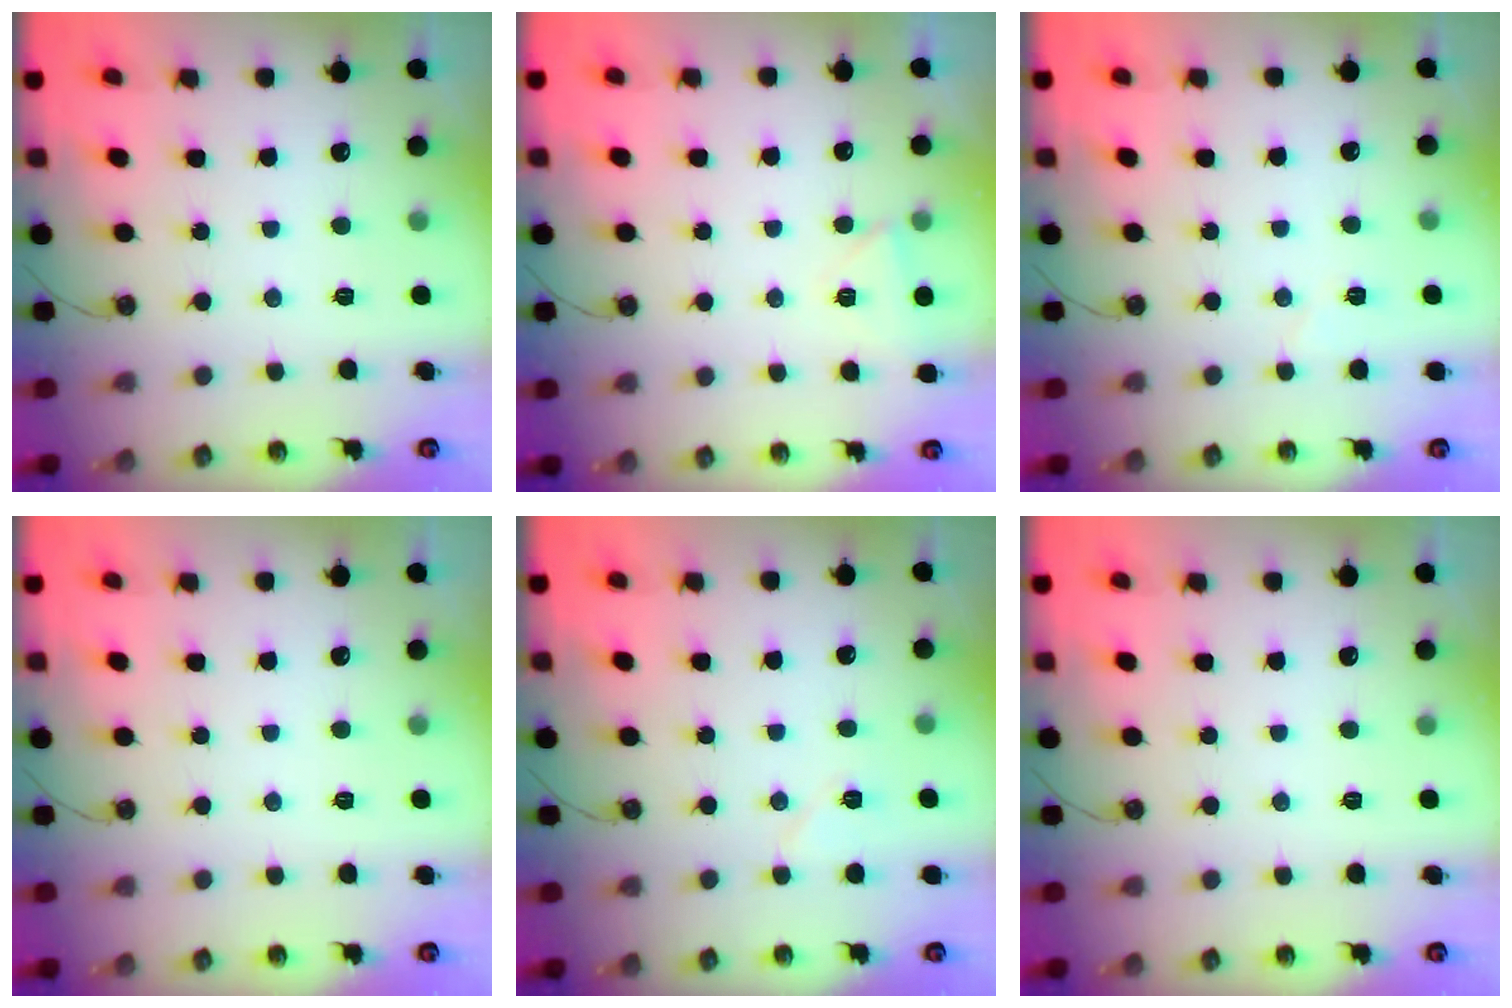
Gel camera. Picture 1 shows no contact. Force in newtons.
{"total": 3.5, "press": 3.5, "slide": 0.5}
{"total": 3.8, "press": 3.3, "slide": 1.9}
{"total": 0.0}
{"total": 5.5, "press": 5.3, "slide": 1.7}
{"total": 0.0}